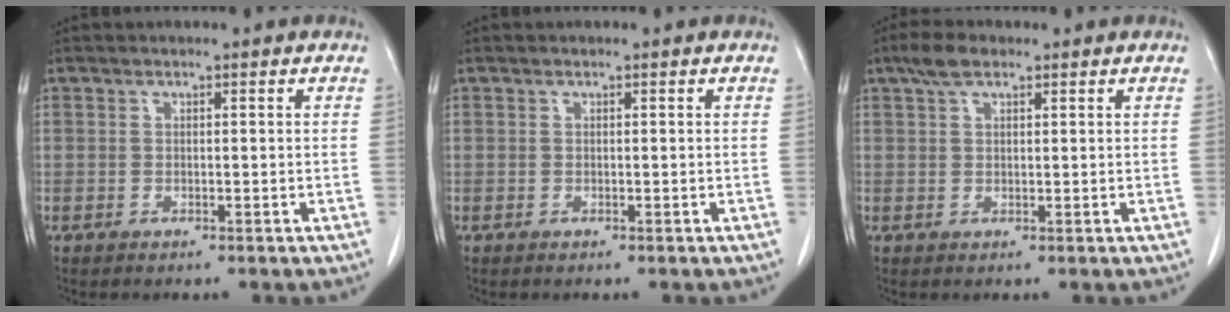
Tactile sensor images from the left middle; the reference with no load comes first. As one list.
[{"total": 0.0}, {"total": 3.4, "force": [2.3, 1.4, 2.1], "torque": [-0.050, 0.012, 0.043]}]